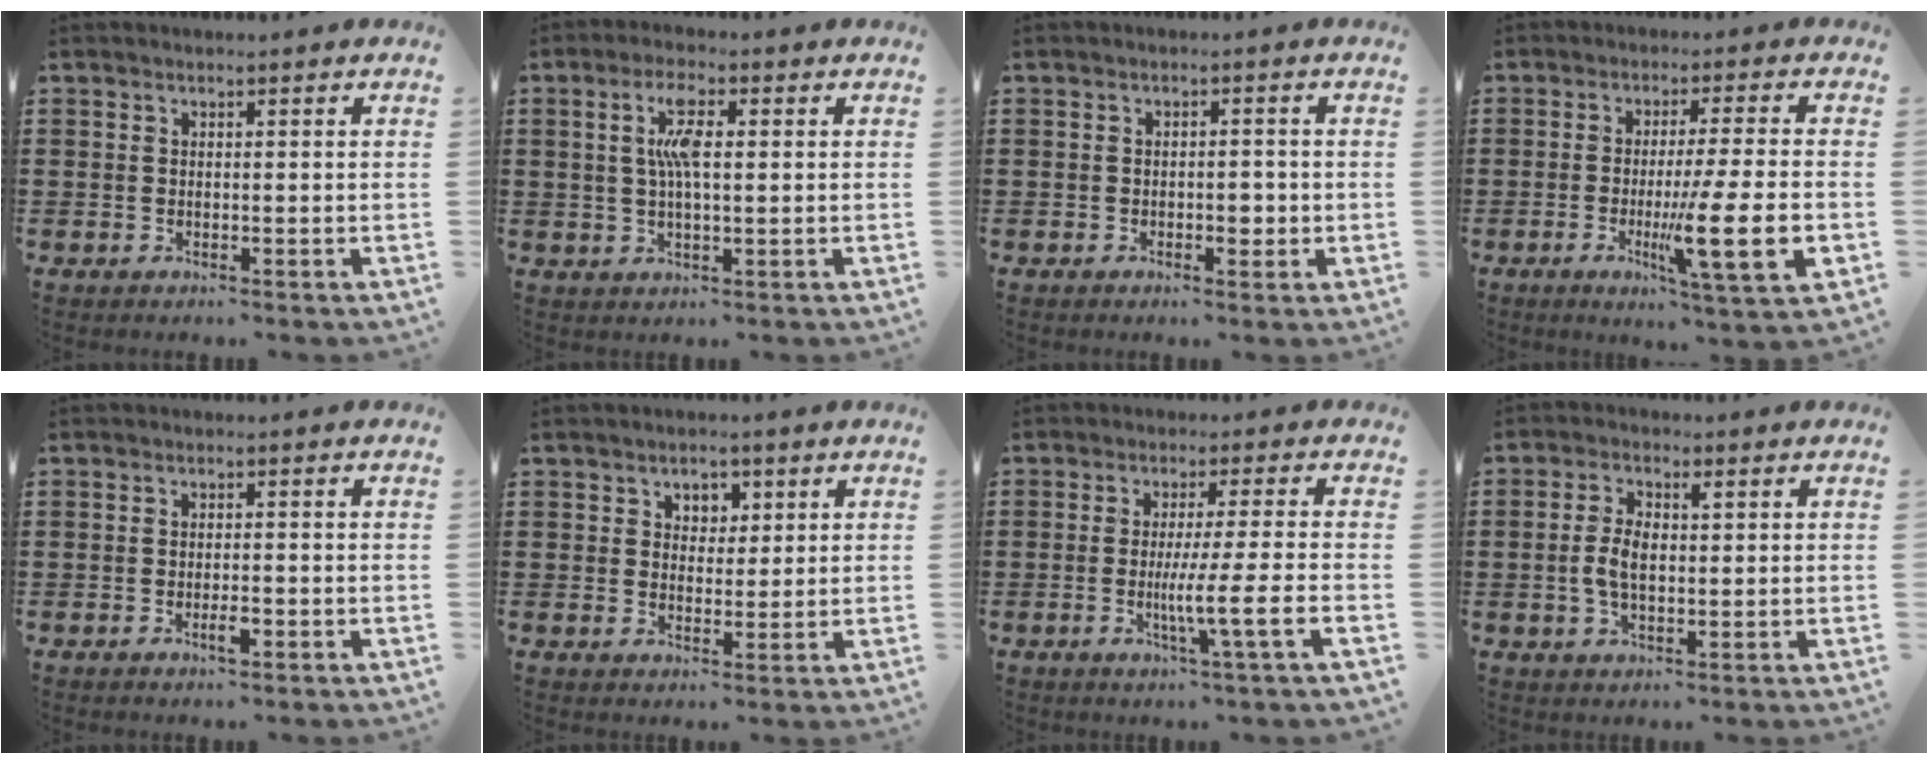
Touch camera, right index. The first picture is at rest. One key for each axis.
{"total": 5.7, "fx": 1.0, "fy": 1.8, "fz": 5.3, "tx": -0.108, "ty": 0.011, "tz": 0.013}
{"total": 2.2, "fx": -0.7, "fy": 1.0, "fz": 1.9, "tx": -0.034, "ty": 0.003, "tz": -0.014}
{"total": 11.4, "fx": -2.6, "fy": 0.7, "fz": 11.1, "tx": -0.194, "ty": -0.022, "tz": -0.048}
{"total": 2.2, "fx": -1.0, "fy": 0.6, "fz": 1.9, "tx": -0.041, "ty": -0.002, "tz": -0.020}
{"total": 2.7, "fx": 1.5, "fy": 2.2, "fz": 0.7, "tx": -0.026, "ty": 0.012, "tz": 0.024}
{"total": 7.2, "fx": -1.9, "fy": -0.7, "fz": 6.9, "tx": -0.113, "ty": -0.016, "tz": -0.032}
{"total": 4.5, "fx": 0.2, "fy": 2.1, "fz": 3.9, "tx": -0.091, "ty": 0.002, "tz": -0.002}